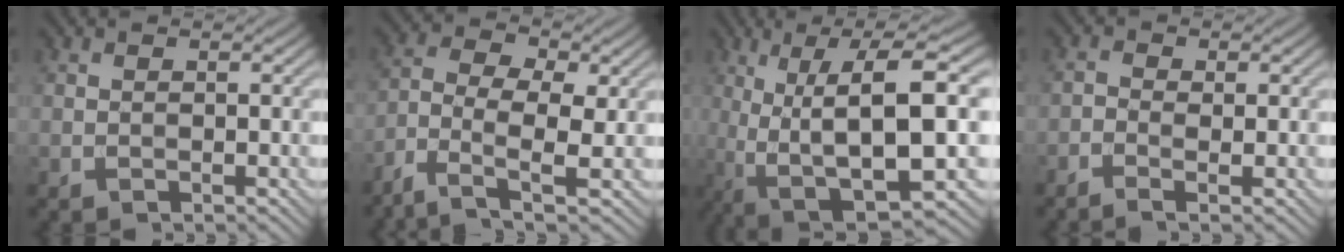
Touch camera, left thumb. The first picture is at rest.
{"total": 6.5, "force": [-3.0, 2.7, 5.1], "torque": [-0.110, 0.001, -0.072]}
{"total": 14.2, "force": [-0.9, 3.5, 13.7], "torque": [-0.236, 0.015, 0.004]}
{"total": 2.0, "force": [-1.0, 0.5, 1.6], "torque": [-0.034, 0.000, -0.025]}